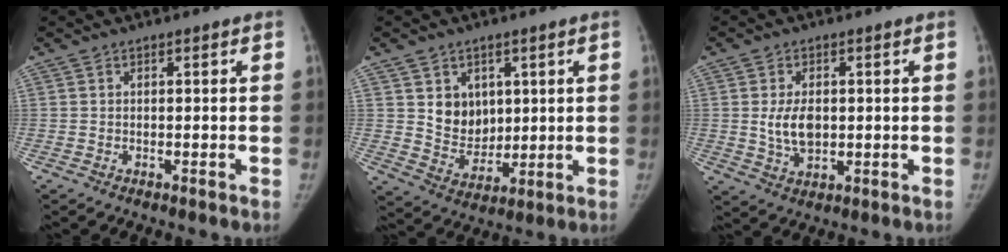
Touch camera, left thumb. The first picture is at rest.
{"total": 8.4, "force": [2.6, 6.7, 4.3], "torque": [-0.033, -0.026, 0.061]}
{"total": 6.1, "force": [0.3, 3.7, 4.8], "torque": [-0.080, -0.009, 0.013]}